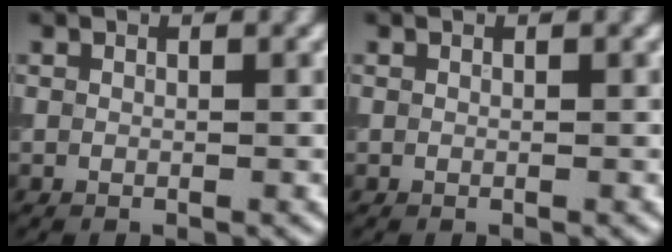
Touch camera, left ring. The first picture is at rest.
{"total": 0.0}